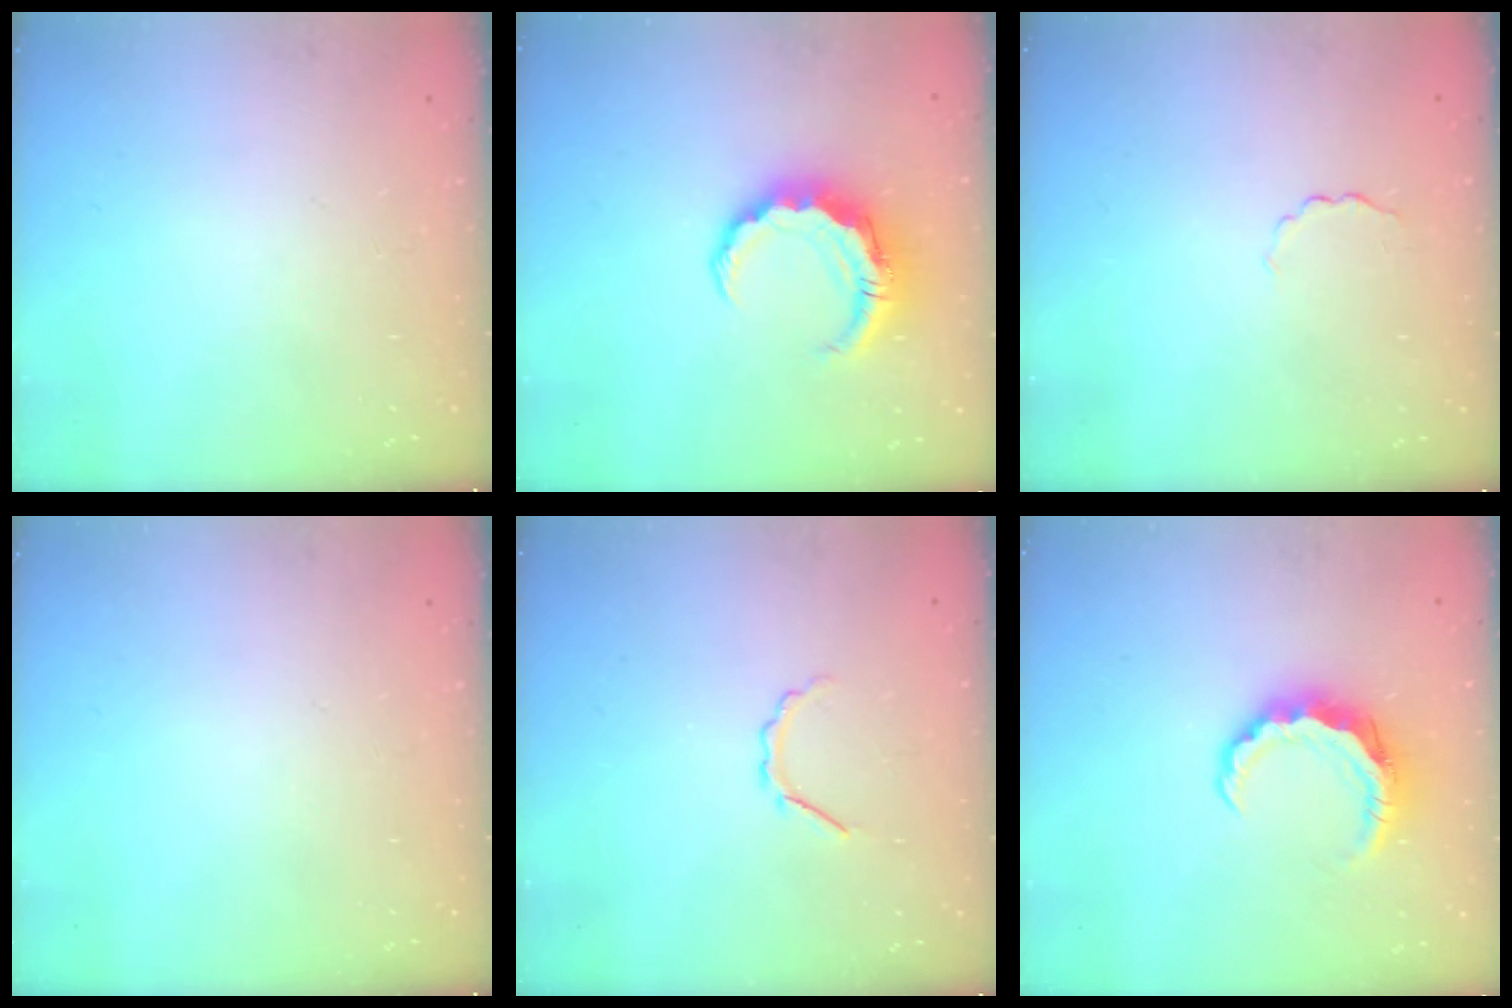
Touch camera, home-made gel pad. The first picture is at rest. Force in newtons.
{"total": 8.4, "press": 8.3, "slide": 1.3}
{"total": 2.0, "press": 1.9, "slide": 0.5}
{"total": 0.0}
{"total": 2.8, "press": 2.7, "slide": 0.8}
{"total": 8.4, "press": 8.3, "slide": 1.2}